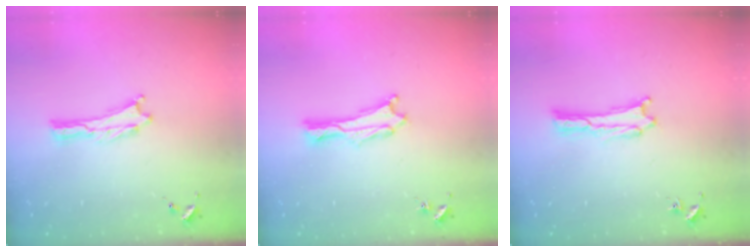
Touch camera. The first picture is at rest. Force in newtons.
{"total": 0.8, "press": 0.7, "slide": 0.2}
{"total": 0.9, "press": 0.9, "slide": 0.0}